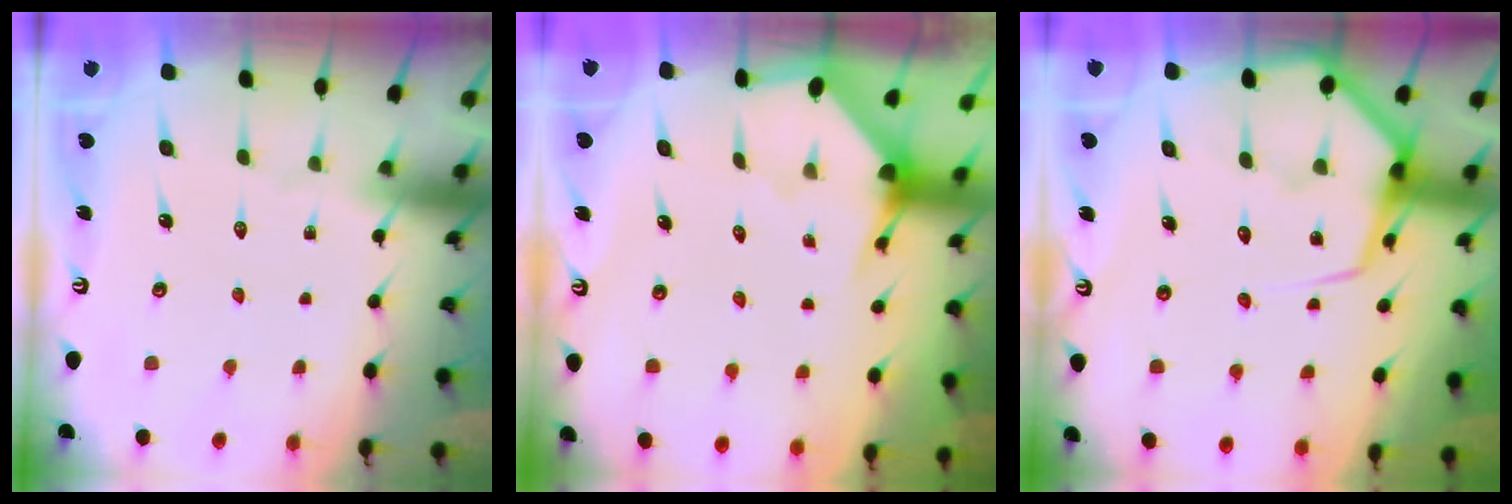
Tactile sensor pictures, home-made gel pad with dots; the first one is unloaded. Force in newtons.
{"total": 2.9, "press": 2.9, "slide": 0.3}
{"total": 10.0, "press": 10.0, "slide": 1.1}